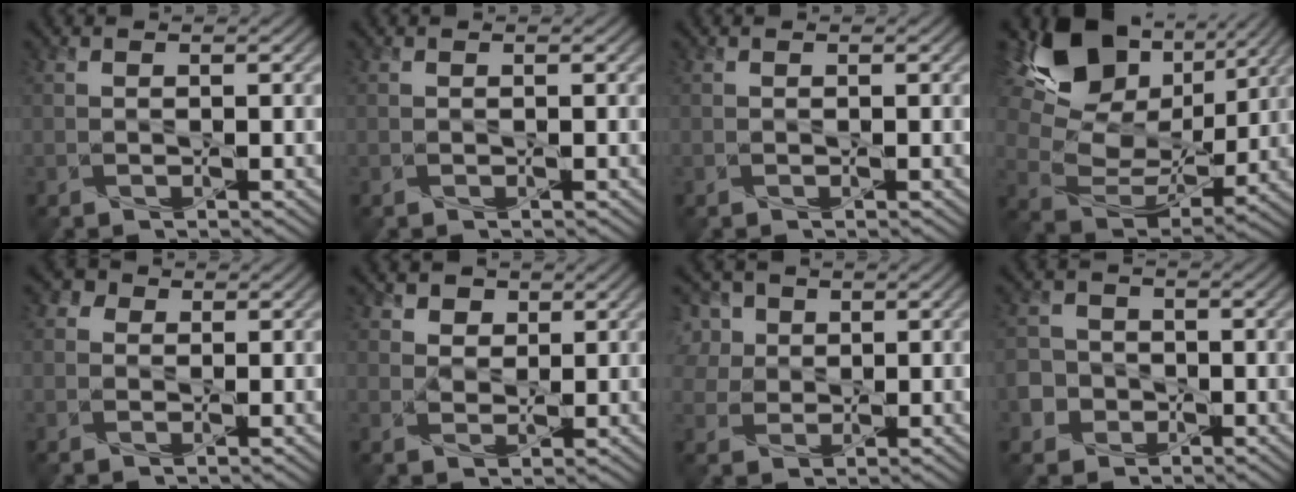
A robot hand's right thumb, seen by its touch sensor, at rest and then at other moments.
{"total": 0.0}
{"total": 0.0}
{"total": 15.3, "force": [7.3, 10.2, 8.8], "torque": [-0.199, 0.007, 0.140]}
{"total": 2.7, "force": [0.8, 2.4, 0.6], "torque": [-0.025, 0.006, 0.000]}
{"total": 2.7, "force": [1.6, 2.1, 0.3], "torque": [-0.015, -0.006, 0.025]}
{"total": 6.0, "force": [2.3, 5.0, 2.4], "torque": [-0.095, 0.013, 0.044]}
{"total": 4.1, "force": [-1.9, 3.7, 0.1], "torque": [-0.005, 0.002, -0.054]}